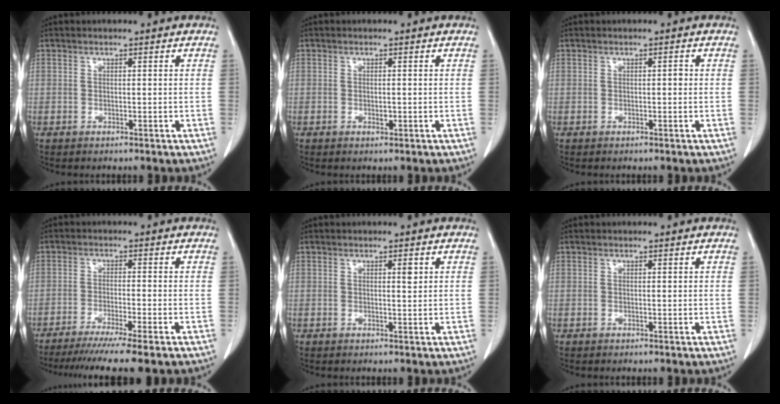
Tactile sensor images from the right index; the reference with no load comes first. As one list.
[{"total": 0.8, "force": [-0.1, 0.3, 0.7], "torque": [-0.015, -0.002, -0.001]}, {"total": 0.7, "force": [0.0, 0.3, 0.6], "torque": [-0.006, 0.003, -0.001]}, {"total": 10.5, "force": [-8.4, -0.8, 6.2], "torque": [-0.075, -0.028, -0.128]}, {"total": 1.2, "force": [0.5, 0.3, 1.0], "torque": [-0.015, -0.001, 0.006]}, {"total": 0.0}]